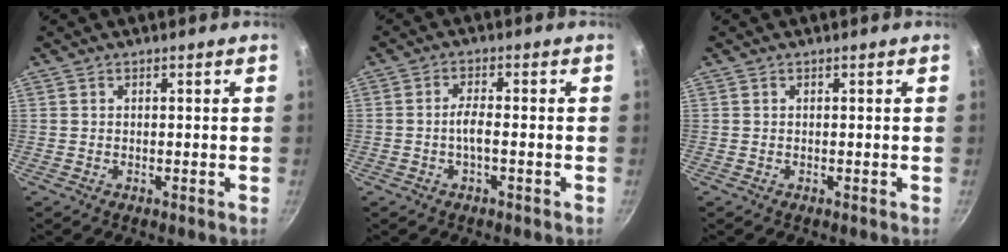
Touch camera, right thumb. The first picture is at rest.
{"total": 3.0, "force": [-0.9, 0.8, 2.8], "torque": [-0.061, 0.015, -0.022]}
{"total": 0.0}